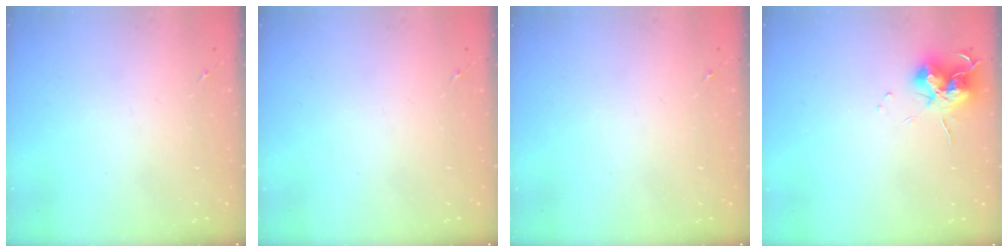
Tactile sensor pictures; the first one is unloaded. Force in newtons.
{"total": 0.0}
{"total": 0.0}
{"total": 12.2, "press": 12.1, "slide": 1.3}